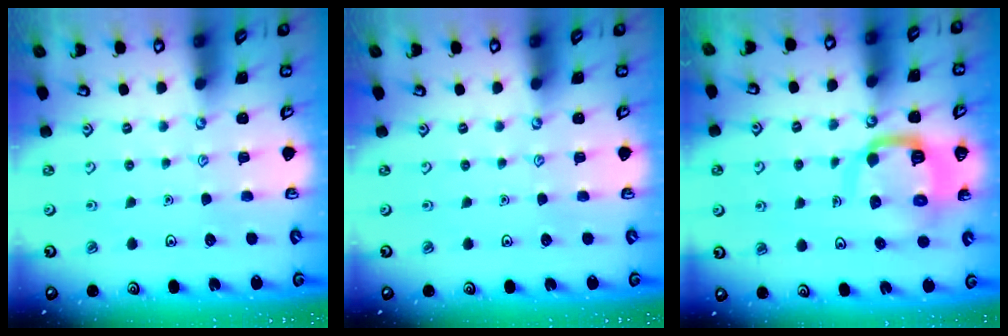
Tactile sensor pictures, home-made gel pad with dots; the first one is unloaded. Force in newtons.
{"total": 0.0}
{"total": 11.3, "press": 11.2, "slide": 1.4}